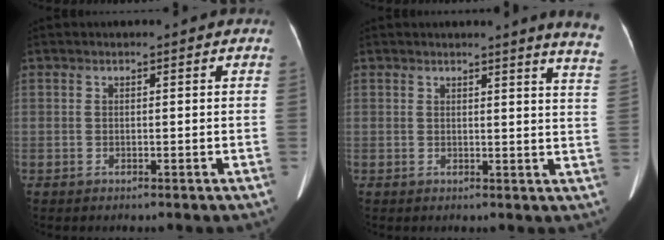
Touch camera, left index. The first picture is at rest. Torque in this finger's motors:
{"motor_torque": [-0.82, -0.81, -0.09, 0.03]}